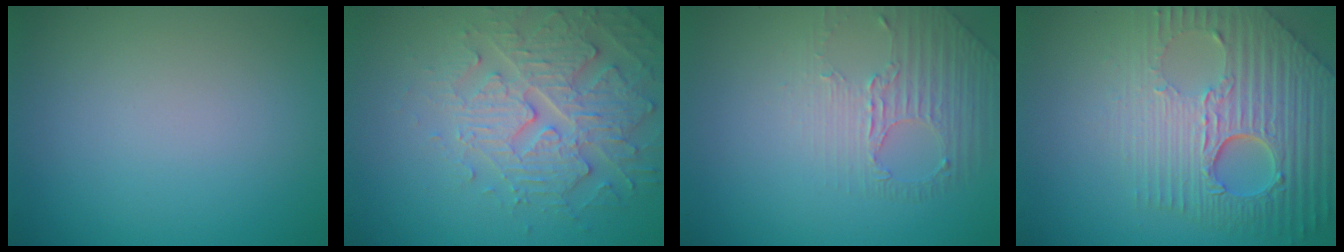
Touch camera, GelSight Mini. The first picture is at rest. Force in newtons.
{"total": 4.7, "press": 4.3, "slide": 1.9}
{"total": 1.8, "press": 1.5, "slide": 1.0}
{"total": 9.1, "press": 6.1, "slide": 6.7}